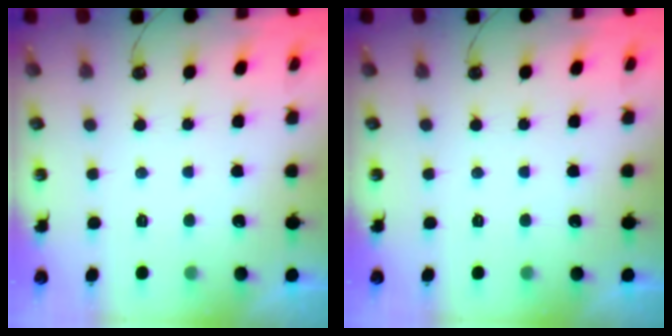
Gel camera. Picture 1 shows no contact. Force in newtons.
{"total": 0.0}